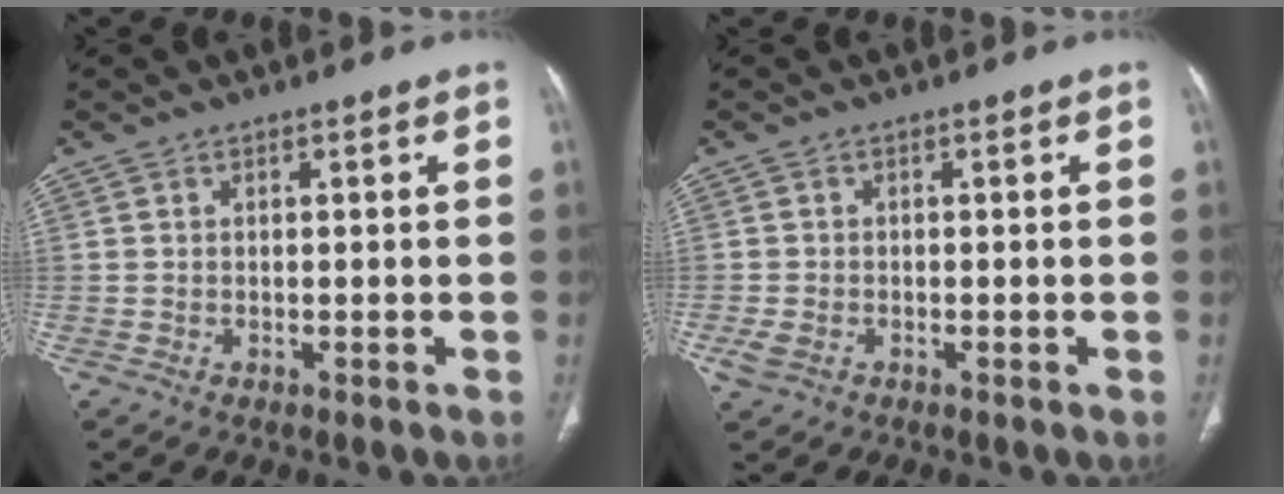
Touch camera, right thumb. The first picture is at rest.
{"total": 2.4, "force": [-0.9, 1.6, 1.4], "torque": [-0.036, 0.000, -0.015]}